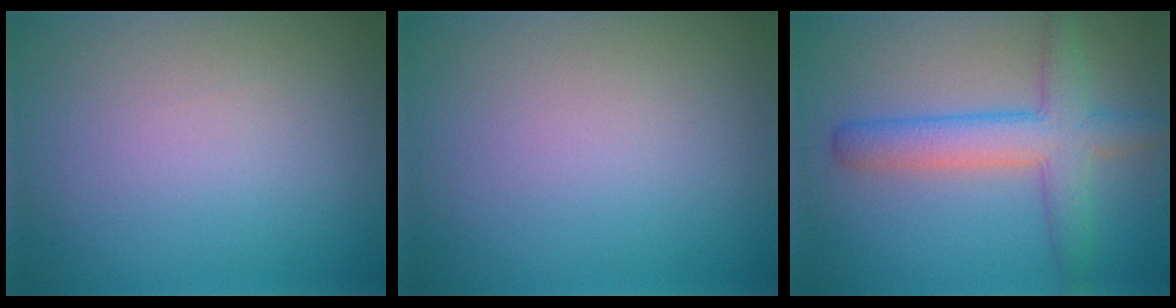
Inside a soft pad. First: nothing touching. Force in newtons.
{"total": 0.0}
{"total": 5.1, "press": 5.1, "slide": 0.3}